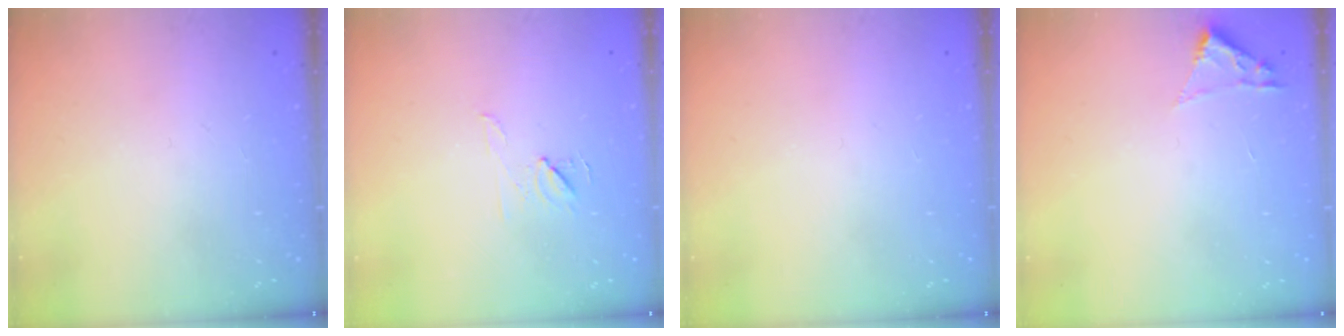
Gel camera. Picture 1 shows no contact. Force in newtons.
{"total": 5.9, "press": 5.9, "slide": 0.9}
{"total": 0.0}
{"total": 1.8, "press": 1.8, "slide": 0.2}